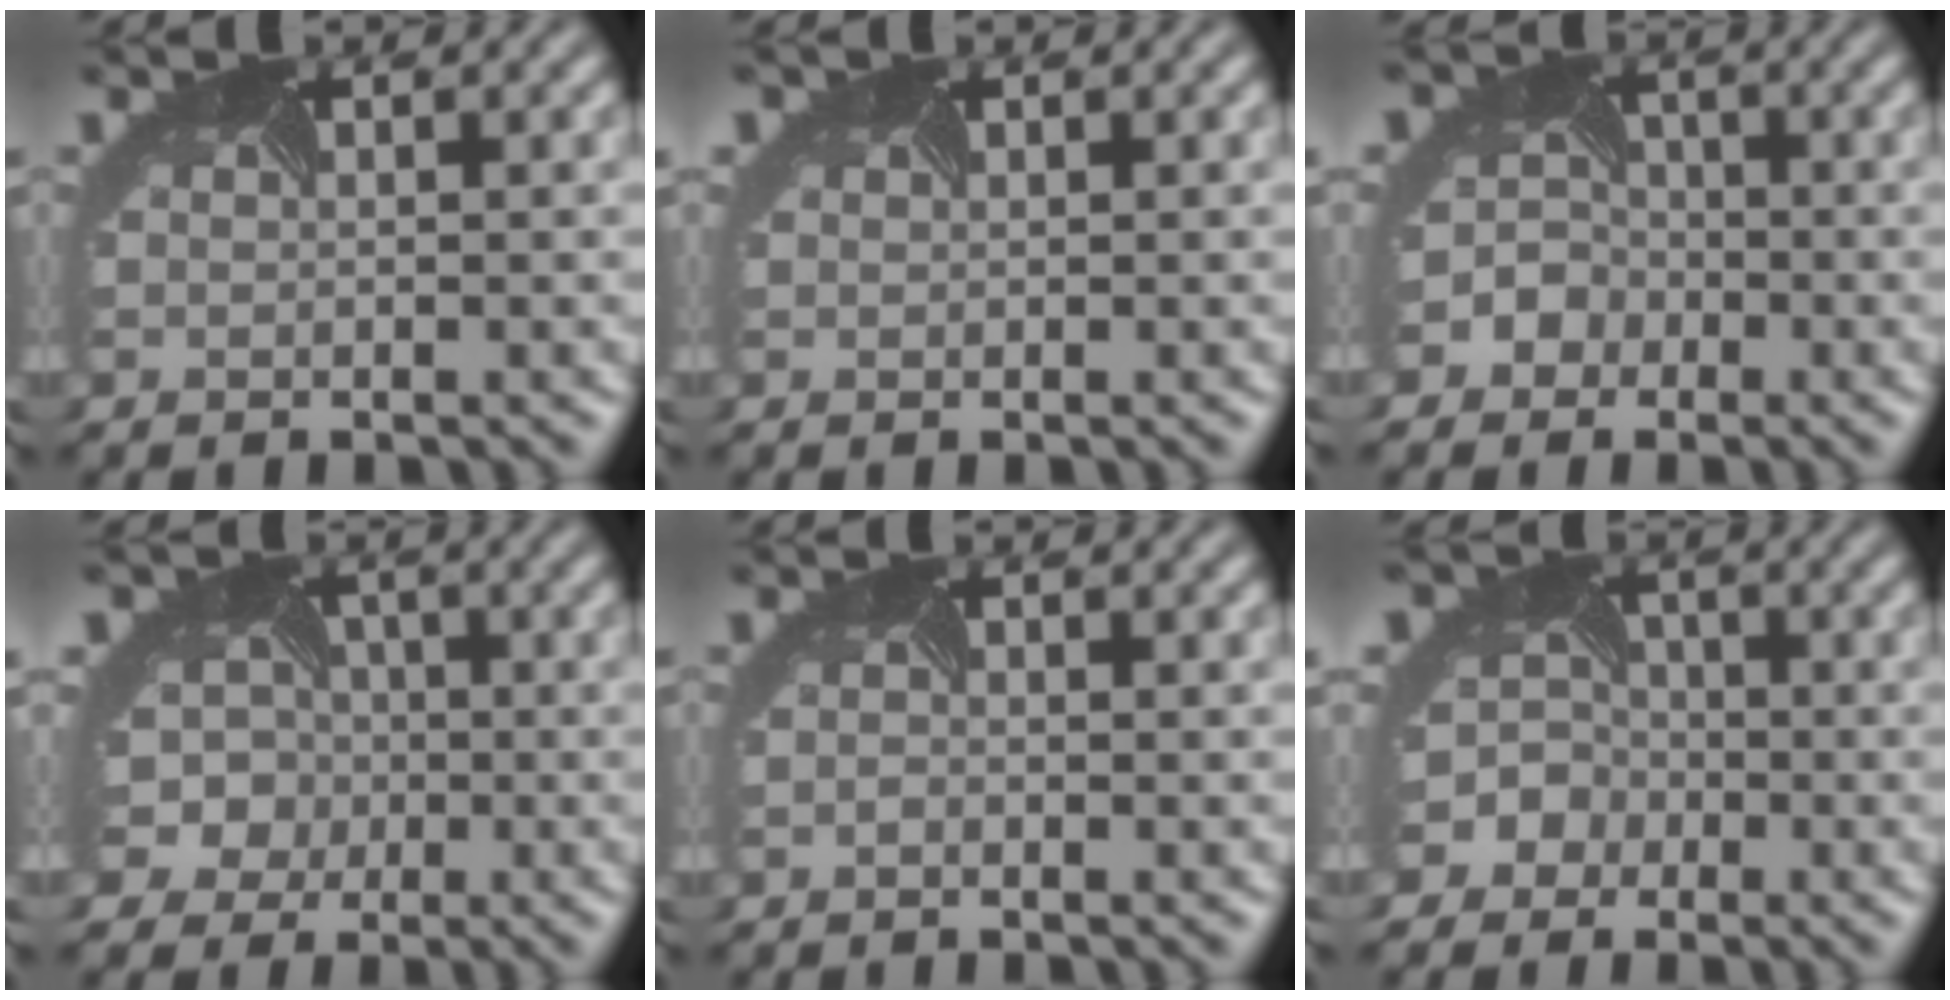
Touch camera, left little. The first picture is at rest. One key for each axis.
{"total": 1.2, "fx": 0.6, "fy": 0.9, "fz": 0.5, "tx": -0.002, "ty": 0.013, "tz": -0.005}
{"total": 4.8, "fx": -1.9, "fy": 4.4, "fz": 0.5, "tx": 0.003, "ty": 0.017, "tz": -0.059}
{"total": 9.2, "fx": -0.2, "fy": 8.6, "fz": 3.2, "tx": -0.073, "ty": 0.023, "tz": -0.055}
{"total": 0.6, "fx": -0.3, "fy": -0.2, "fz": -0.4, "tx": -0.004, "ty": -0.002, "tz": -0.009}
{"total": 6.5, "fx": -2.3, "fy": 6.0, "fz": 1.2, "tx": -0.025, "ty": 0.013, "tz": -0.073}